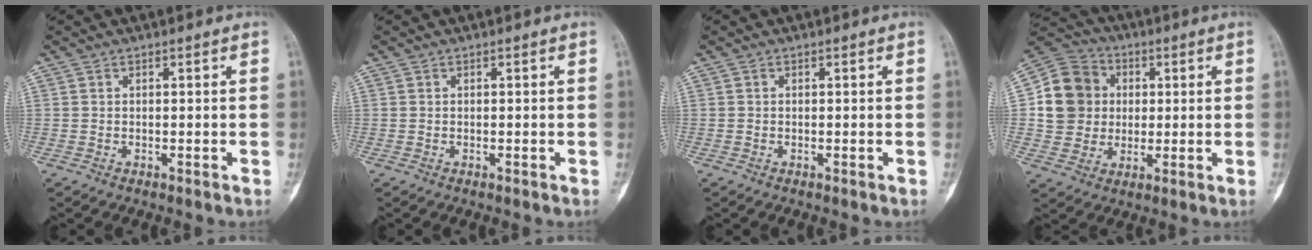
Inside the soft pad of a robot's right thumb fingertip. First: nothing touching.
{"total": 0.0}
{"total": 0.0}
{"total": 13.1, "force": [1.4, 12.0, 5.1], "torque": [-0.078, 0.013, 0.022]}